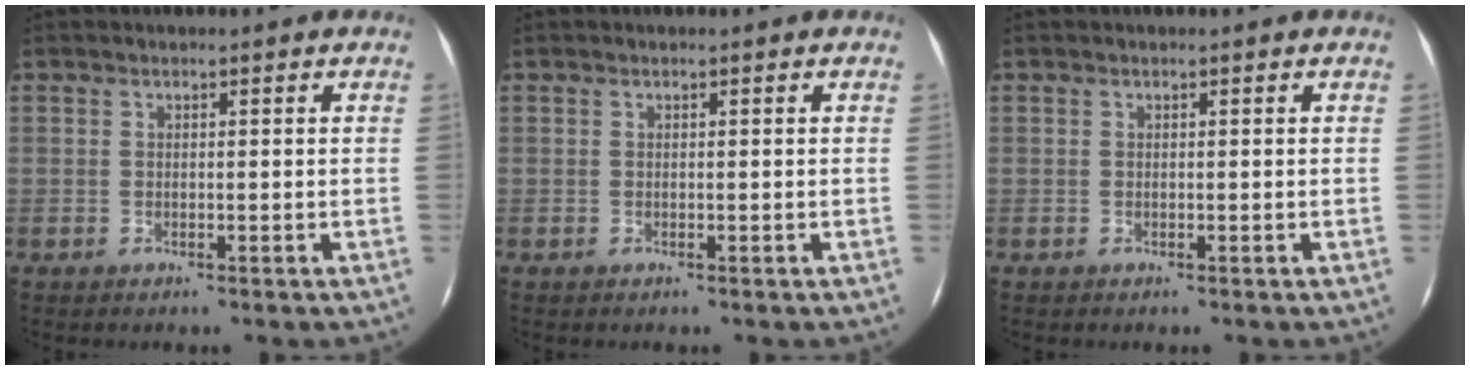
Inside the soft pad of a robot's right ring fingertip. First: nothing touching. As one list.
[{"total": 0.0}, {"total": 0.0}]